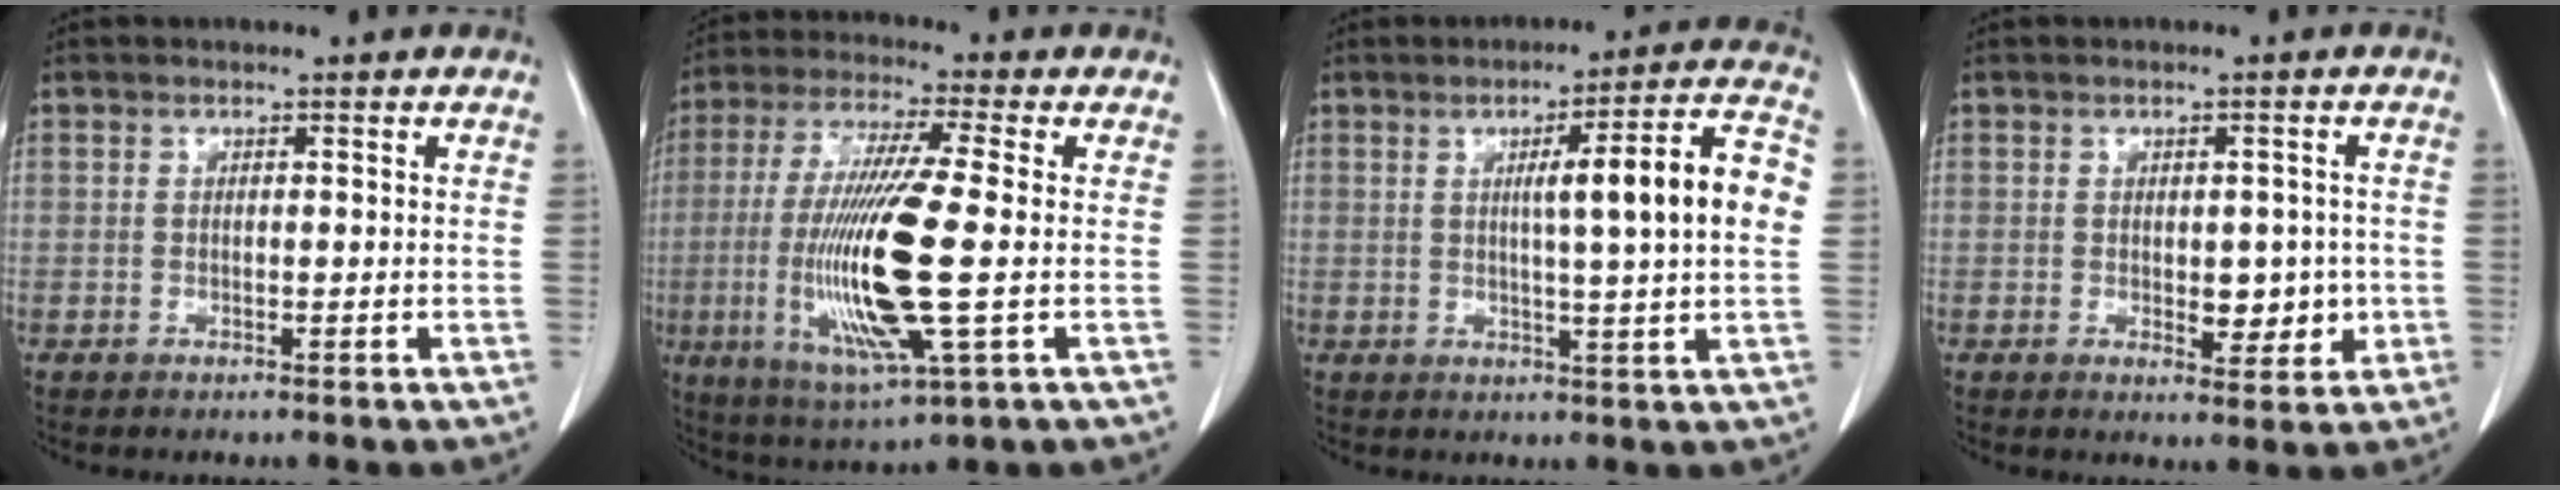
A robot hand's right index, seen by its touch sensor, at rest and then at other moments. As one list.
[{"total": 16.9, "force": [-2.4, 1.4, 16.6], "torque": [-0.349, -0.021, -0.043]}, {"total": 11.9, "force": [1.5, -0.2, 11.8], "torque": [-0.167, 0.014, 0.019]}, {"total": 5.0, "force": [-0.5, 2.8, 4.1], "torque": [-0.043, -0.001, 0.001]}]